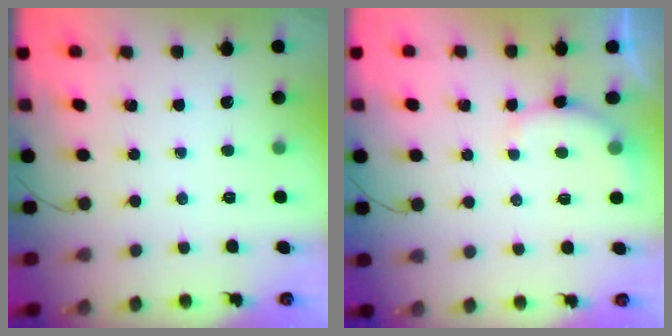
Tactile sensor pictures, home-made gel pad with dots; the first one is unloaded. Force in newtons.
{"total": 6.1, "press": 6.1, "slide": 1.0}